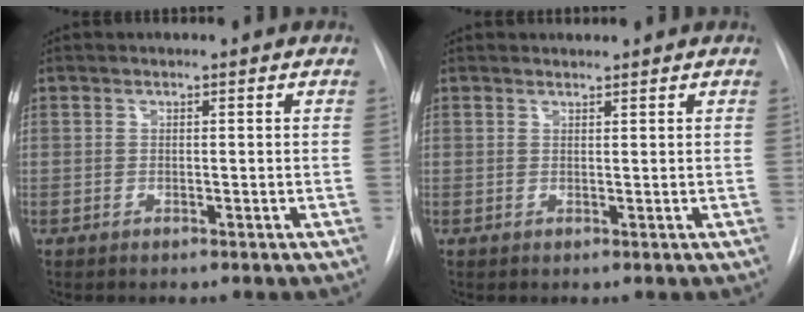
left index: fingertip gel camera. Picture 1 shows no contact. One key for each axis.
{"total": 1.2, "fx": 1.2, "fy": 0.1, "fz": -0.1, "tx": -0.006, "ty": 0.008, "tz": 0.024}